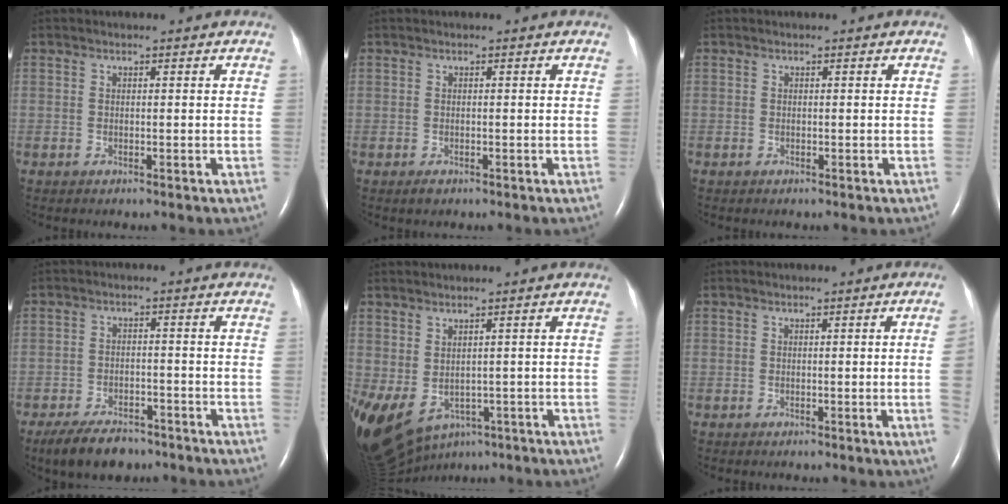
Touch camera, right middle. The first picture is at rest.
{"total": 0.8, "force": [-0.5, 0.4, 0.4], "torque": [-0.010, -0.001, -0.006]}
{"total": 0.0}
{"total": 6.7, "force": [-5.3, 2.7, 3.2], "torque": [-0.059, -0.005, -0.088]}
{"total": 15.4, "force": [-7.8, 9.7, 9.1], "torque": [-0.228, -0.035, -0.099]}
{"total": 2.5, "force": [-0.2, -1.2, 2.2], "torque": [-0.024, -0.003, 0.000]}